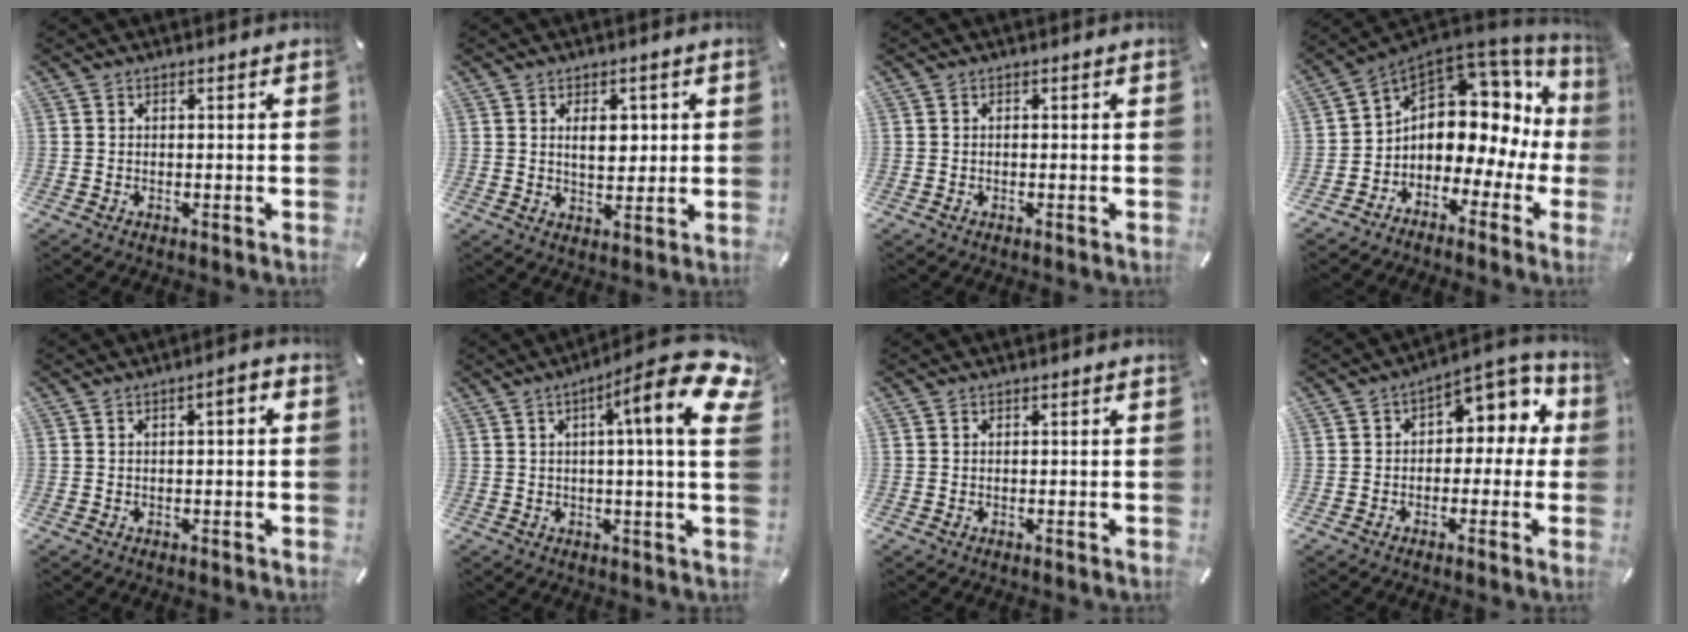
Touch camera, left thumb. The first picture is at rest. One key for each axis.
{"total": 6.0, "fx": 1.3, "fy": 3.9, "fz": 4.4, "tx": -0.062, "ty": -0.004, "tz": 0.016}
{"total": 0.0}
{"total": 11.2, "fx": 2.4, "fy": 9.1, "fz": 6.1, "tx": -0.099, "ty": -0.039, "tz": 0.038}
{"total": 2.8, "fx": -0.1, "fy": 0.9, "fz": 2.7, "tx": -0.041, "ty": 0.006, "tz": -0.006}
{"total": 18.1, "fx": 6.8, "fy": 2.6, "fz": 16.5, "tx": -0.239, "ty": -0.043, "tz": 0.089}
{"total": 0.0}
{"total": 7.3, "fx": 2.5, "fy": 5.0, "fz": 4.7, "tx": -0.061, "ty": -0.019, "tz": 0.037}